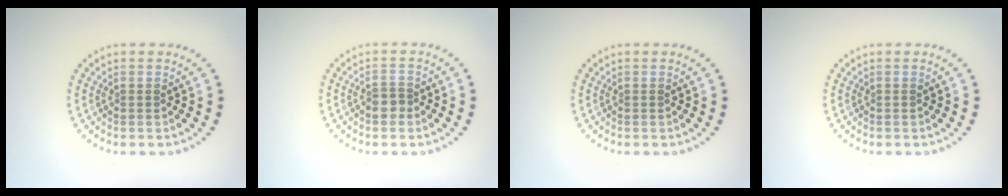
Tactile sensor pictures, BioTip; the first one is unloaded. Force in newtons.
{"total": 1.6, "press": 1.5, "slide": 0.7}
{"total": 0.0}
{"total": 0.0}